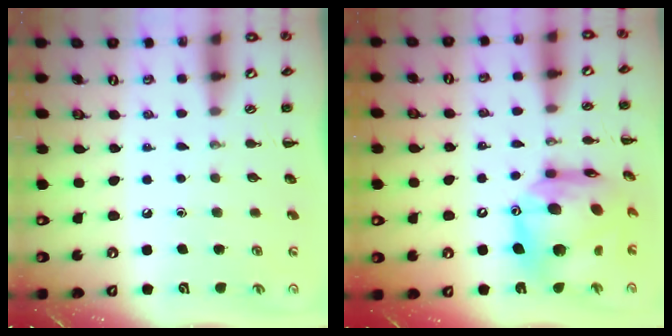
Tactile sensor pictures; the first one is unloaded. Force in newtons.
{"total": 16.8, "press": 15.9, "slide": 5.3}